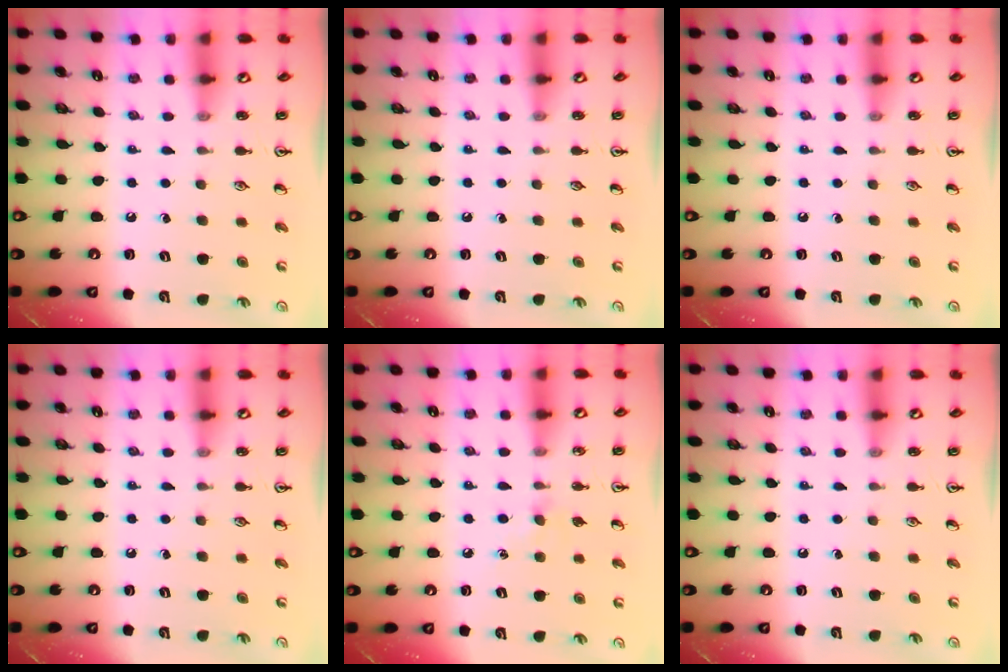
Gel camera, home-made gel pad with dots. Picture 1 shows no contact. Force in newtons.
{"total": 0.0}
{"total": 0.0}
{"total": 0.0}
{"total": 5.4, "press": 5.3, "slide": 0.8}
{"total": 0.0}